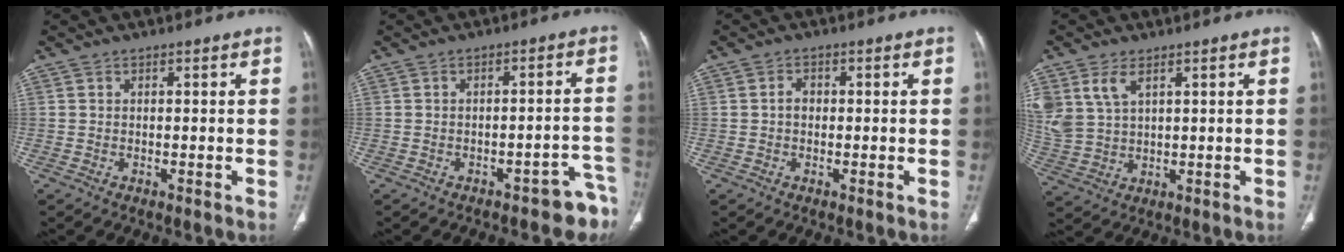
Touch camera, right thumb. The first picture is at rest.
{"total": 7.5, "force": [-5.4, 3.1, 4.2], "torque": [-0.016, 0.054, -0.068]}
{"total": 2.0, "force": [-0.2, 1.7, 1.1], "torque": [-0.011, 0.007, -0.006]}
{"total": 8.6, "force": [4.0, 5.3, 5.5], "torque": [-0.126, -0.003, 0.093]}